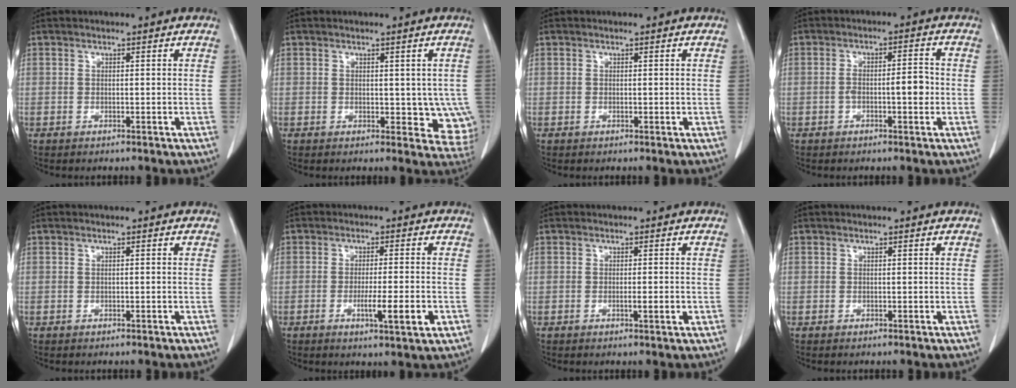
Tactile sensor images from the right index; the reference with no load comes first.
{"total": 6.2, "force": [0.1, 3.7, 5.0], "torque": [-0.025, -0.006, 0.005]}
{"total": 0.5, "force": [0.0, 0.2, 0.5], "torque": [-0.009, -0.001, 0.003]}
{"total": 4.6, "force": [-0.9, 1.2, 4.4], "torque": [-0.078, 0.014, -0.012]}
{"total": 0.0}
{"total": 6.1, "force": [-2.0, 0.2, 5.8], "torque": [-0.094, -0.011, -0.029]}
{"total": 1.9, "force": [-0.4, 0.1, 1.9], "torque": [-0.031, -0.003, -0.006]}
{"total": 0.0}